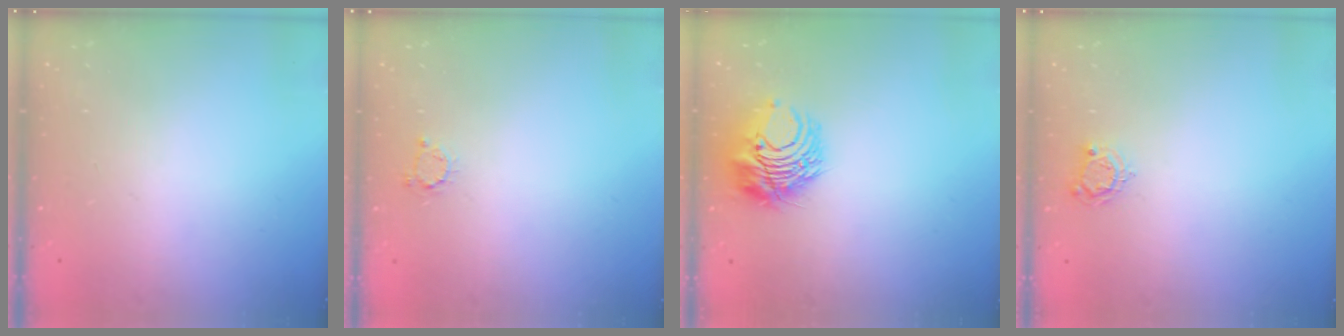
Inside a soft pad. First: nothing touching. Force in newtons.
{"total": 3.0, "press": 3.0, "slide": 0.2}
{"total": 10.1, "press": 10.1, "slide": 0.8}
{"total": 4.3, "press": 4.3, "slide": 0.4}